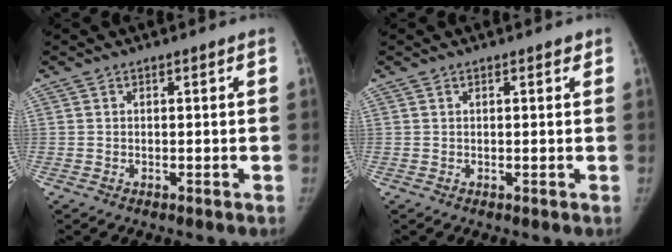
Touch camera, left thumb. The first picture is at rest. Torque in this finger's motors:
{"motor_torque": [0.10, 0.02, 0.29, 0.07, 0.00]}